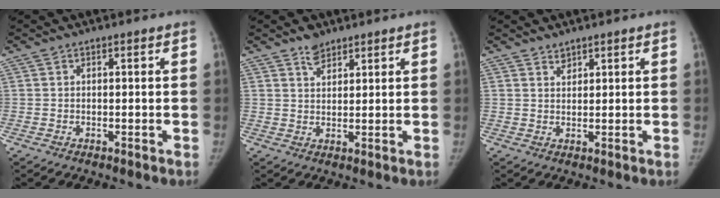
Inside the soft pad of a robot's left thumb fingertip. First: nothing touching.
{"total": 3.1, "force": [2.4, 1.7, 1.0], "torque": [-0.003, -0.016, 0.044]}
{"total": 1.5, "force": [1.3, 0.7, 0.1], "torque": [0.011, -0.011, 0.022]}